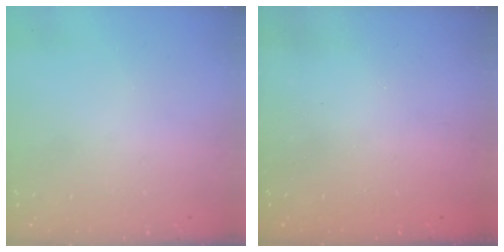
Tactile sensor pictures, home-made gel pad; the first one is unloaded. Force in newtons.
{"total": 2.4, "press": 2.3, "slide": 0.8}